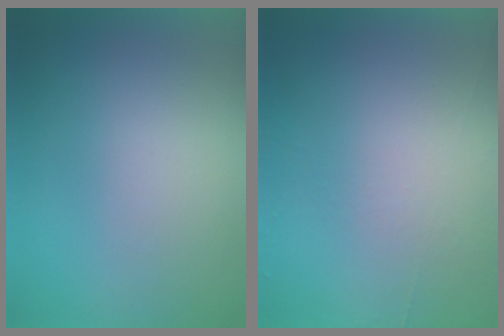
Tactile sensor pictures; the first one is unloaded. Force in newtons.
{"total": 4.5}